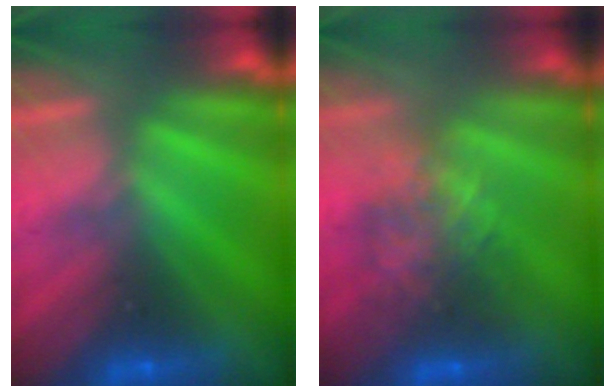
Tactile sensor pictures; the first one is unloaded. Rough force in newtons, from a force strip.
{"total": 4.5}